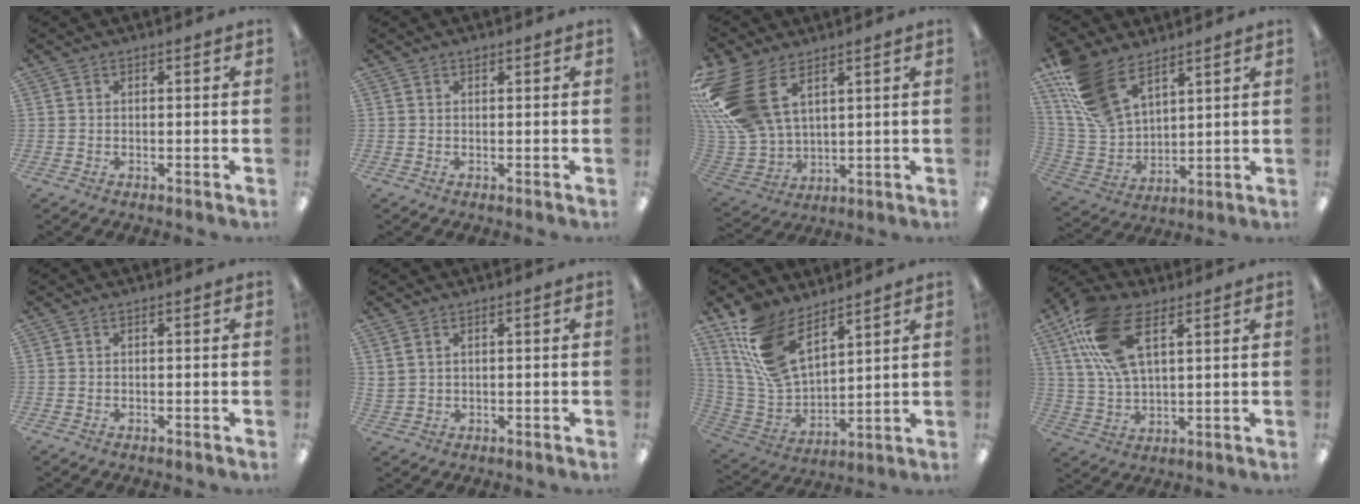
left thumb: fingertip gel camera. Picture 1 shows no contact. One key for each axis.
{"total": 0.6, "fx": 0.5, "fy": 0.3, "fz": 0.3, "tx": -0.007, "ty": 0.002, "tz": 0.009}
{"total": 21.2, "fx": 9.6, "fy": 12.5, "fz": 14.2, "tx": -0.323, "ty": -0.038, "tz": 0.176}
{"total": 15.9, "fx": 10.5, "fy": 8.4, "fz": 8.4, "tx": -0.208, "ty": -0.035, "tz": 0.205}
{"total": 0.0}
{"total": 2.4, "fx": 1.4, "fy": 1.4, "fz": 1.3, "tx": -0.030, "ty": 0.001, "tz": 0.026}
{"total": 17.1, "fx": 10.5, "fy": 8.8, "fz": 10.1, "tx": -0.241, "ty": -0.041, "tz": 0.201}
{"total": 16.8, "fx": 8.1, "fy": 8.0, "fz": 12.4, "tx": -0.271, "ty": -0.013, "tz": 0.147}